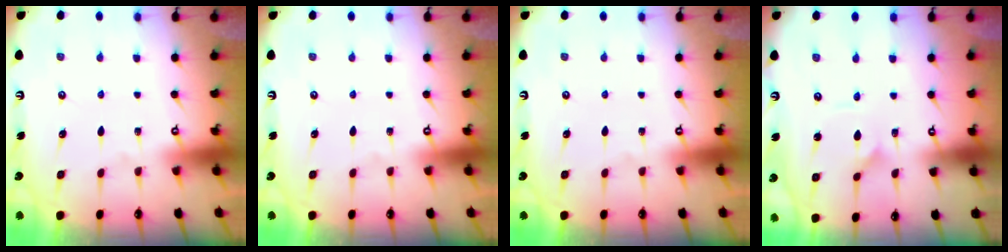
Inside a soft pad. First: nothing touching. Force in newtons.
{"total": 0.0}
{"total": 0.0}
{"total": 1.9, "press": 1.9, "slide": 0.0}